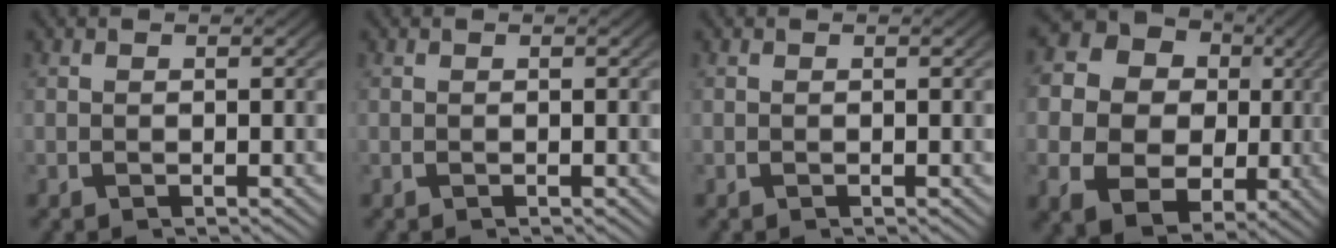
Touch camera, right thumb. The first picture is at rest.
{"total": 0.0}
{"total": 0.0}
{"total": 18.6, "force": [1.8, 15.1, 10.7], "torque": [-0.249, -0.041, 0.031]}